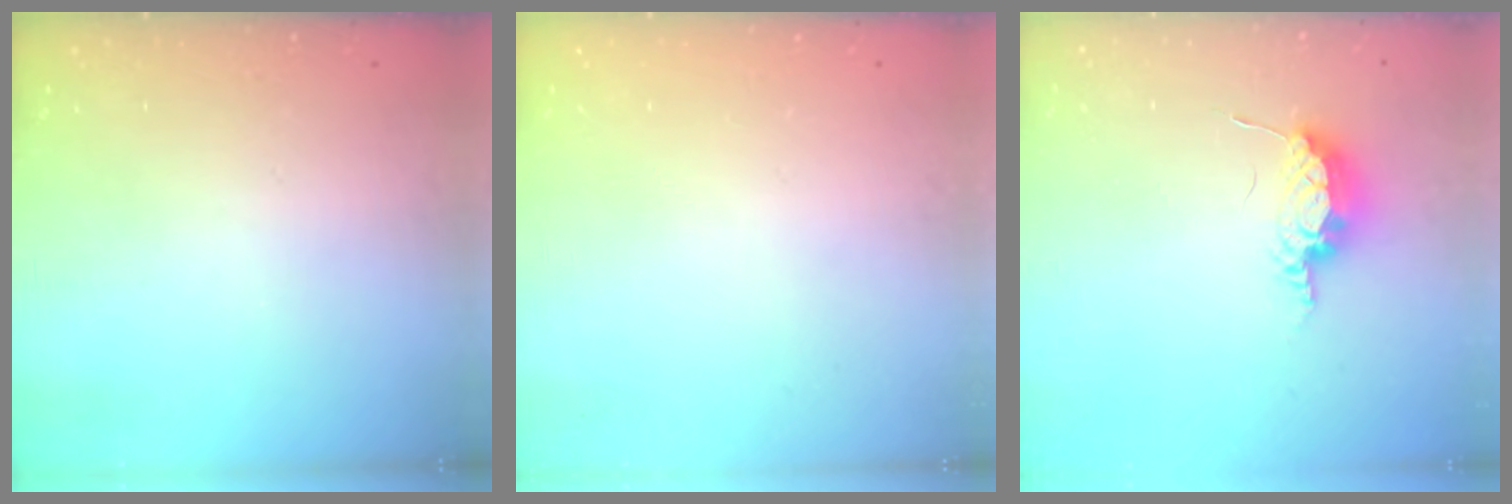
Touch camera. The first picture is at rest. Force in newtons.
{"total": 0.0}
{"total": 7.8, "press": 7.6, "slide": 1.8}